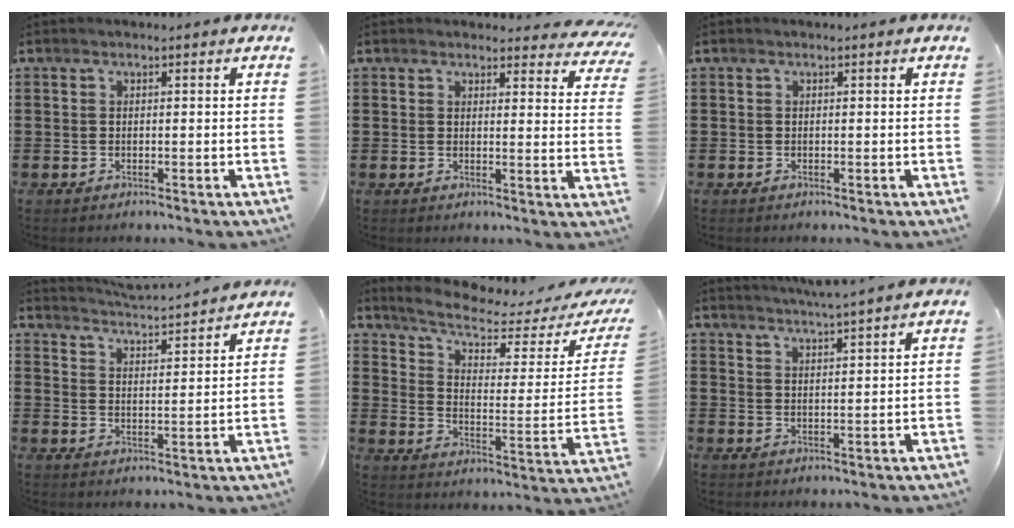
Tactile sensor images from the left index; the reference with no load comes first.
{"total": 3.1, "force": [3.0, 0.5, 0.7], "torque": [-0.009, -0.016, 0.053]}
{"total": 0.0}
{"total": 3.7, "force": [3.7, -0.7, 0.3], "torque": [-0.024, -0.029, 0.060]}
{"total": 5.7, "force": [4.7, 0.9, 3.1], "torque": [-0.078, -0.033, 0.073]}
{"total": 2.9, "force": [2.8, -0.9, 0.4], "torque": [-0.015, -0.015, 0.049]}